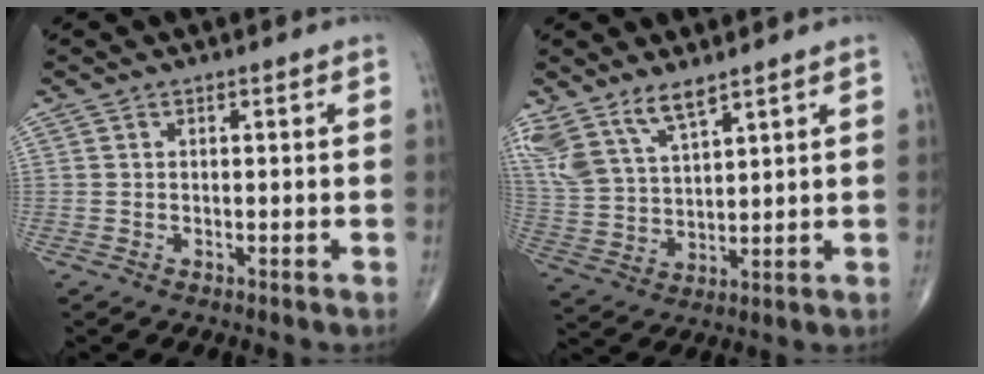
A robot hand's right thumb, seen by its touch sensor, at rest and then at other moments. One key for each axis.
{"total": 10.5, "fx": 7.5, "fy": 4.0, "fz": 6.1, "tx": -0.121, "ty": -0.024, "tz": 0.165}